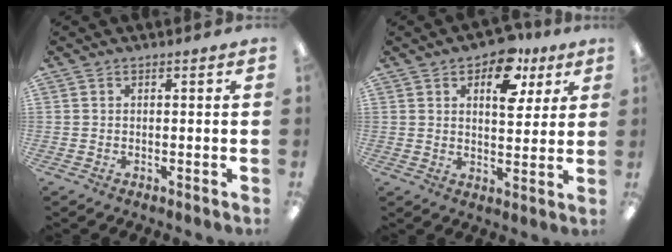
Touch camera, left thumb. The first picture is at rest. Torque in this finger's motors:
{"motor_torque": [-0.34, 0.22, -0.17, 0.05, 0.06]}